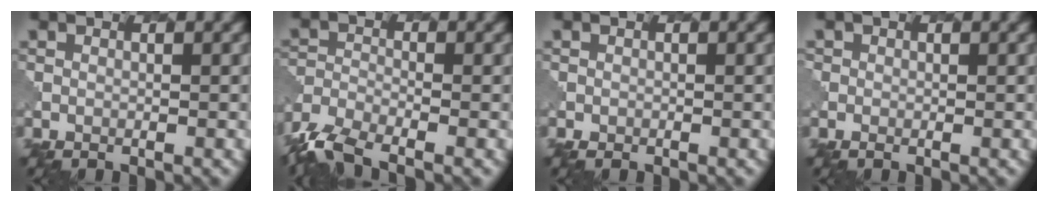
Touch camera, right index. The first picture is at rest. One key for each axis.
{"total": 5.5, "fx": -4.3, "fy": 1.8, "fz": 2.9, "tx": -0.062, "ty": -0.013, "tz": -0.096}
{"total": 0.5, "fx": -0.3, "fy": 0.4, "fz": 0.1, "tx": -0.002, "ty": -0.003, "tz": -0.005}
{"total": 0.6, "fx": -0.1, "fy": 0.6, "fz": 0.0, "tx": -0.001, "ty": -0.001, "tz": -0.002}